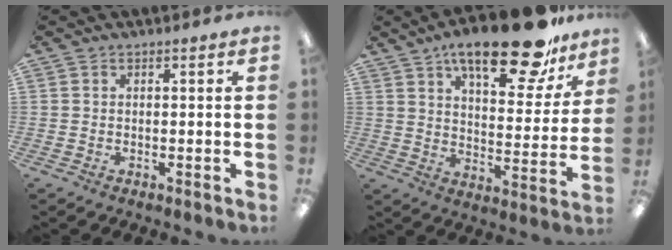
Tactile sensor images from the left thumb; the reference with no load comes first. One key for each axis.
{"total": 21.4, "fx": 15.3, "fy": 7.0, "fz": 13.2, "tx": -0.196, "ty": -0.091, "tz": 0.249}